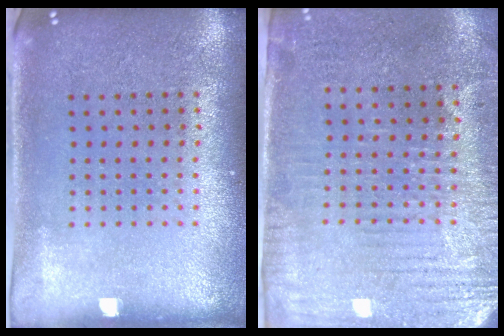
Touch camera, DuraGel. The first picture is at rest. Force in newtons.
{"total": 3.1, "press": 2.6, "slide": 1.6}